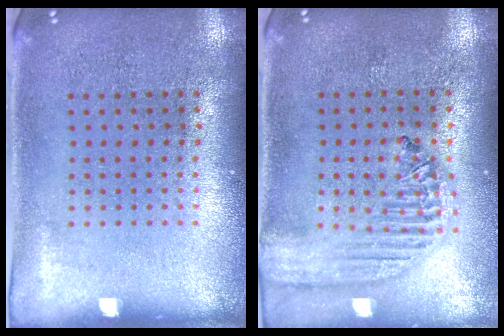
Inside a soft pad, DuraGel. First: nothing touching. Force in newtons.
{"total": 2.0, "press": 1.8, "slide": 0.9}